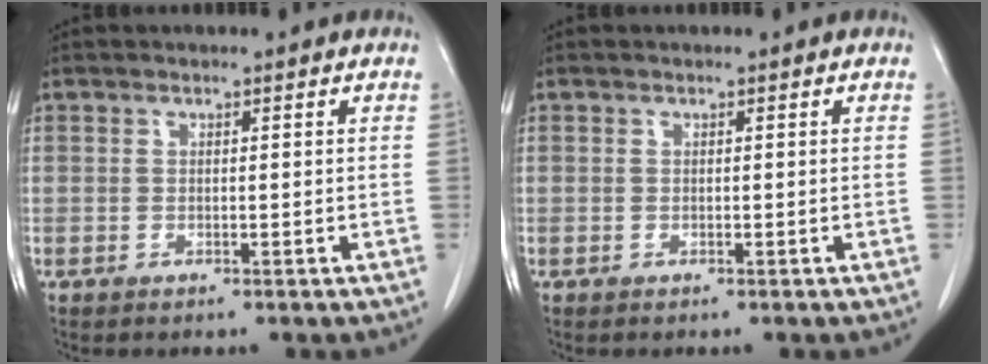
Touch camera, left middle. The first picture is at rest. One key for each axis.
{"total": 0.0}